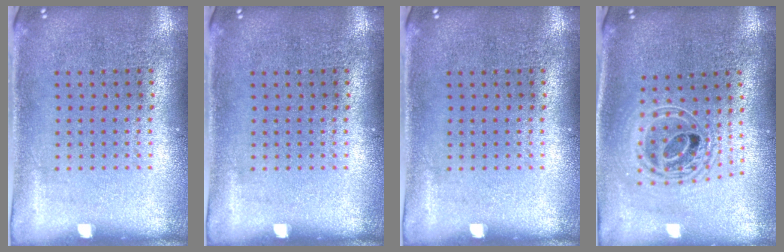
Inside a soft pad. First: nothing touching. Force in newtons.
{"total": 0.0}
{"total": 0.0}
{"total": 2.1, "press": 1.6, "slide": 1.3}